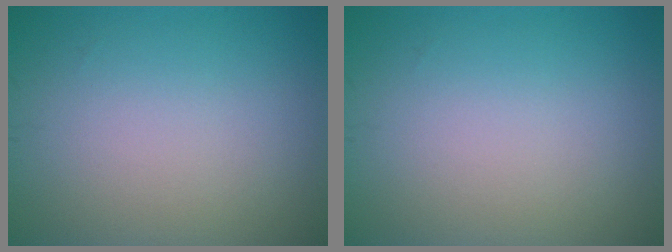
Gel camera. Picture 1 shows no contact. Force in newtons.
{"total": 0.0}